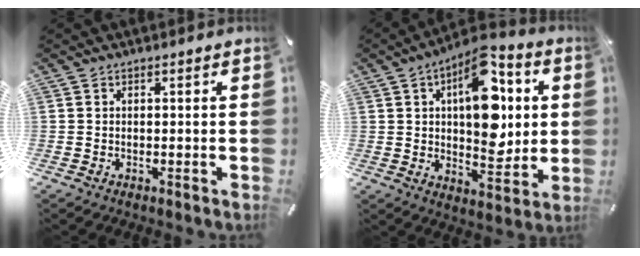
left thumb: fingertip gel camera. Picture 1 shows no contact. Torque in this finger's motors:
{"motor_torque": [2.52, 2.48, 1.07, -0.63, 0.22]}